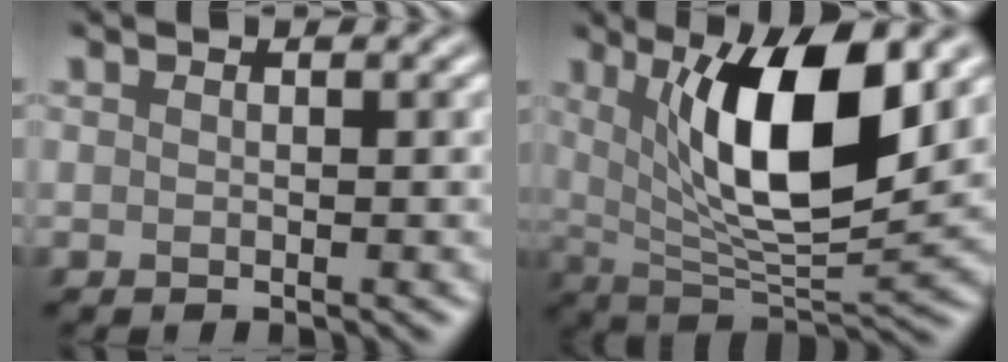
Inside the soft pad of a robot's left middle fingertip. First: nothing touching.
{"total": 10.0, "force": [3.2, 3.1, 8.9], "torque": [-0.144, -0.016, 0.060]}